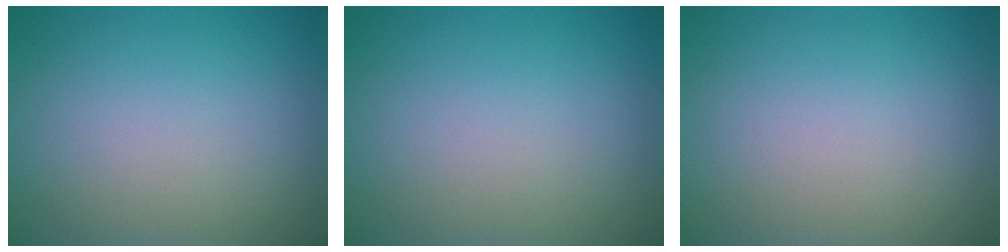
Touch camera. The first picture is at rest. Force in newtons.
{"total": 0.0}
{"total": 0.0}